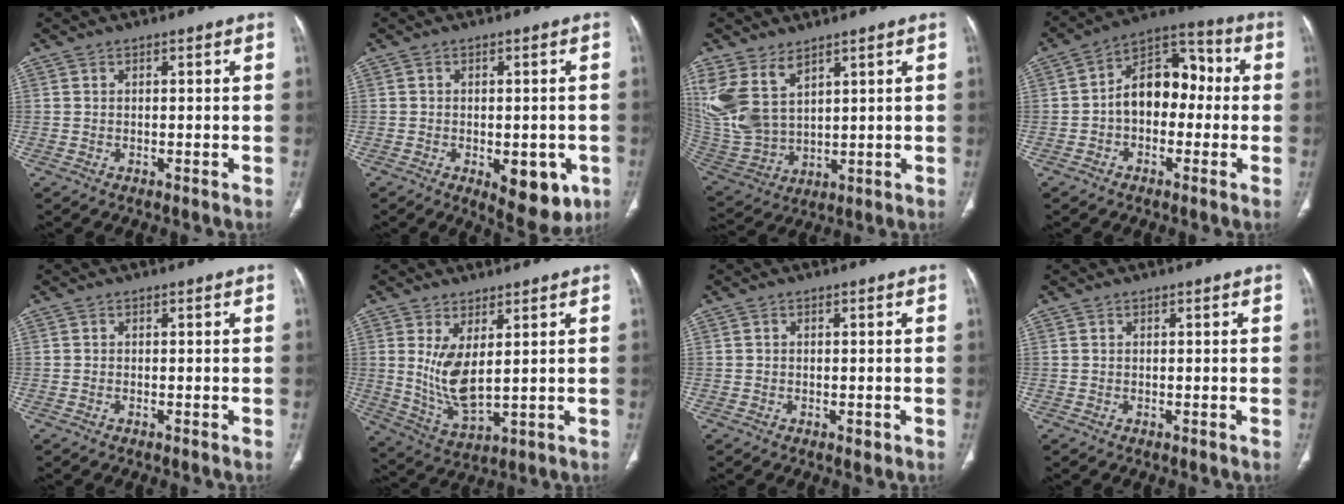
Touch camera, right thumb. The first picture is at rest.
{"total": 9.8, "force": [-3.4, 5.0, 7.7], "torque": [-0.069, 0.000, -0.032]}
{"total": 14.8, "force": [7.5, 8.8, 9.3], "torque": [-0.209, -0.027, 0.174]}
{"total": 12.6, "force": [-0.7, 8.5, 9.2], "torque": [-0.108, 0.046, -0.026]}
{"total": 0.0}
{"total": 8.7, "force": [2.1, 3.6, 7.6], "torque": [-0.151, -0.029, 0.058]}
{"total": 1.2, "force": [-0.4, 0.8, 0.8], "torque": [-0.006, 0.000, -0.004]}
{"total": 0.0}